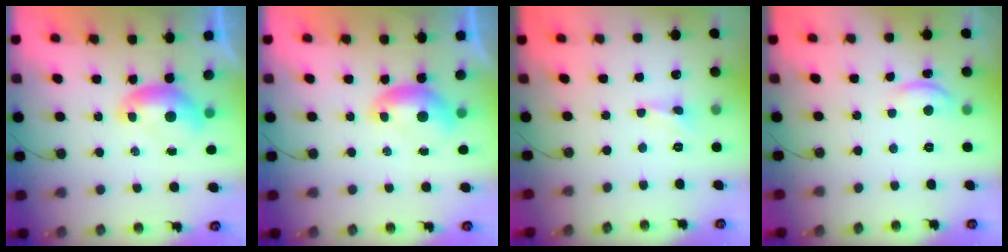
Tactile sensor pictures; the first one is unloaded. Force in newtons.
{"total": 0.0}
{"total": 1.6, "press": 1.5, "slide": 0.4}
{"total": 2.1, "press": 2.0, "slide": 0.4}